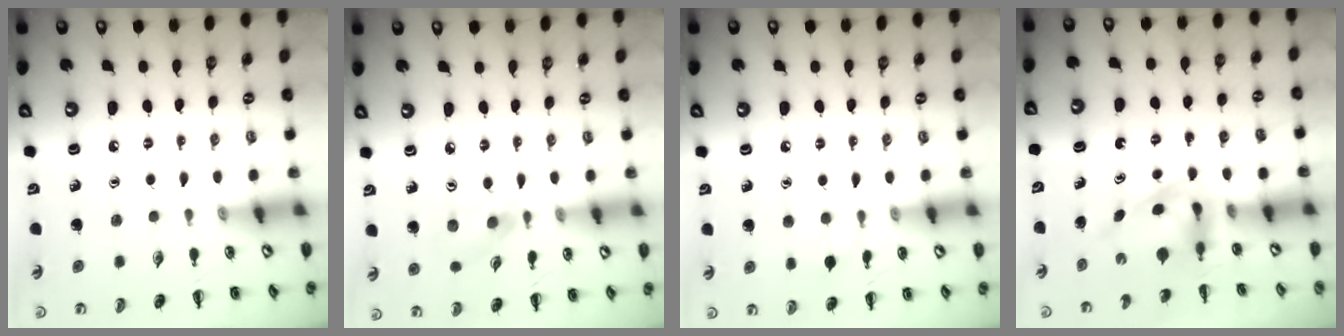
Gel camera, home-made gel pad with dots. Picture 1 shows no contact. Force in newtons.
{"total": 2.9, "press": 2.9, "slide": 0.7}
{"total": 5.2, "press": 5.0, "slide": 1.6}
{"total": 5.2, "press": 5.1, "slide": 0.6}